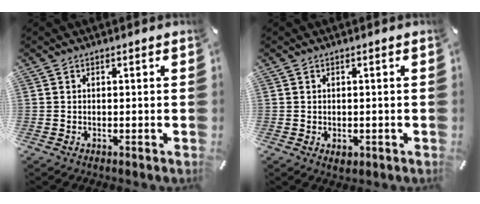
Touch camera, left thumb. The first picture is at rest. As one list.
[{"total": 1.5, "force": [-0.5, 1.0, 1.1], "torque": [-0.020, 0.001, -0.008]}]